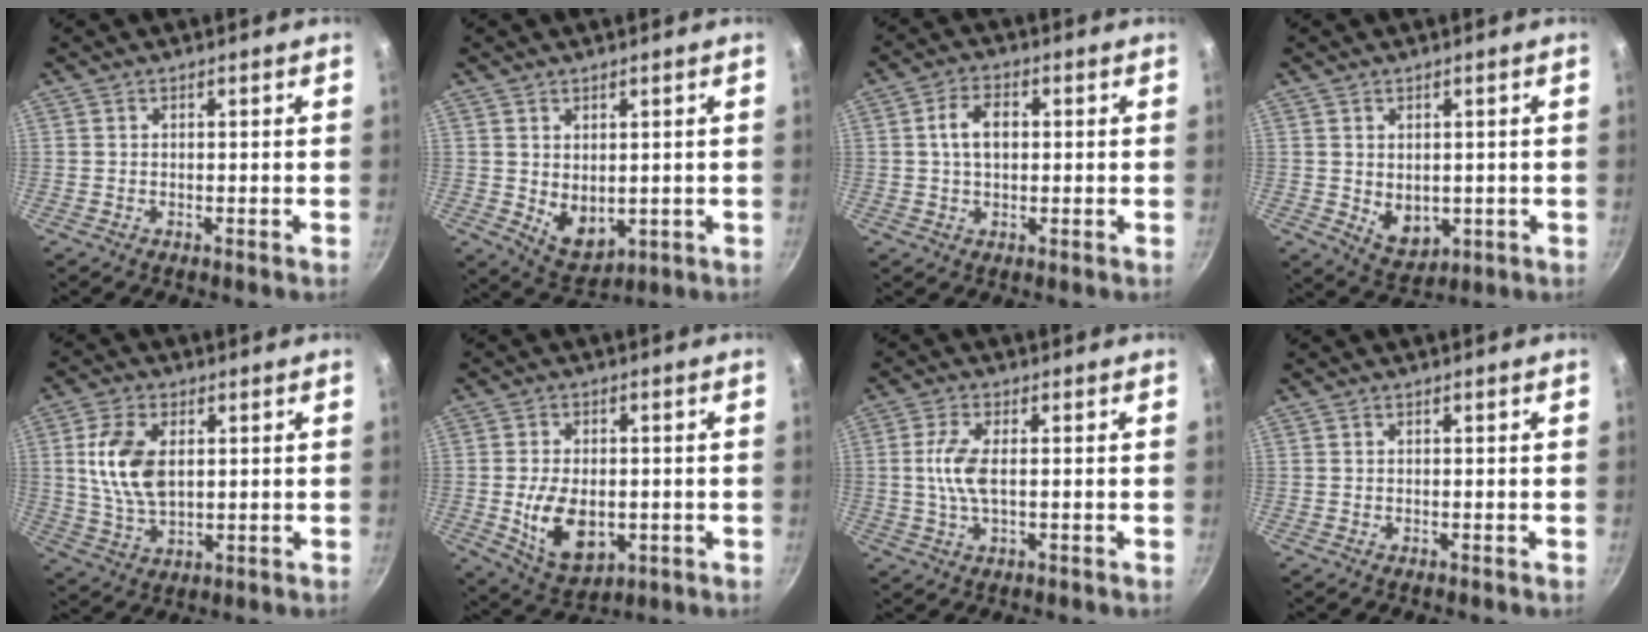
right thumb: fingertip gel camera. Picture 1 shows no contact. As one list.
[{"total": 6.4, "force": [0.8, 4.4, 4.5], "torque": [-0.055, -0.020, 0.034]}, {"total": 5.8, "force": [0.7, 3.7, 4.4], "torque": [-0.065, 0.011, 0.008]}, {"total": 5.9, "force": [0.0, 4.4, 3.9], "torque": [-0.043, -0.014, 0.016]}, {"total": 11.0, "force": [2.1, 6.5, 8.7], "torque": [-0.159, -0.009, 0.043]}, {"total": 11.2, "force": [-1.6, 7.2, 8.5], "torque": [-0.134, -0.005, -0.009]}, {"total": 6.1, "force": [0.2, 2.5, 5.6], "torque": [-0.127, 0.004, 0.002]}, {"total": 0.0}]